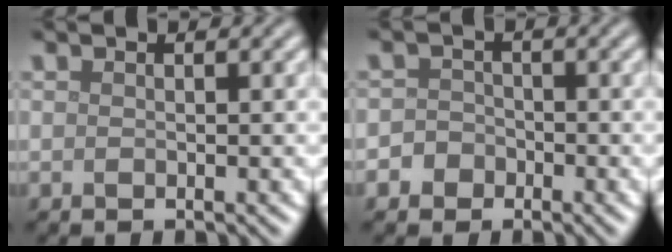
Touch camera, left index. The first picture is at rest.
{"total": 2.2, "force": [-1.2, 1.9, 0.3], "torque": [0.022, 0.005, -0.028]}